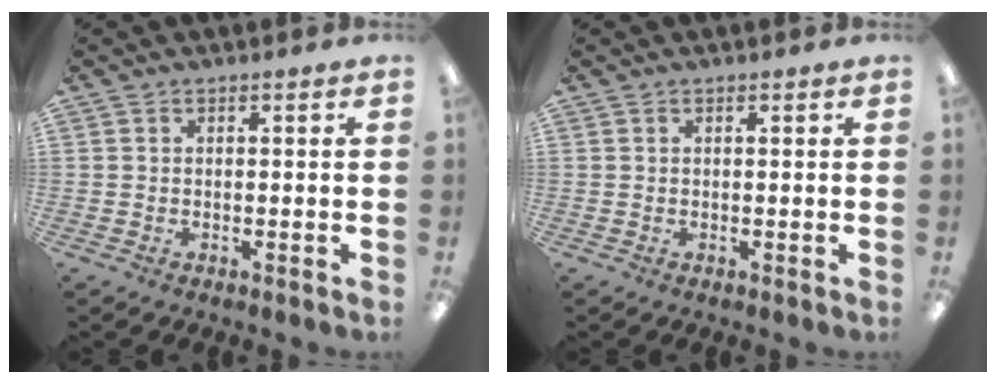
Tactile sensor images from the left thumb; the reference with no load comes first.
{"total": 0.0}